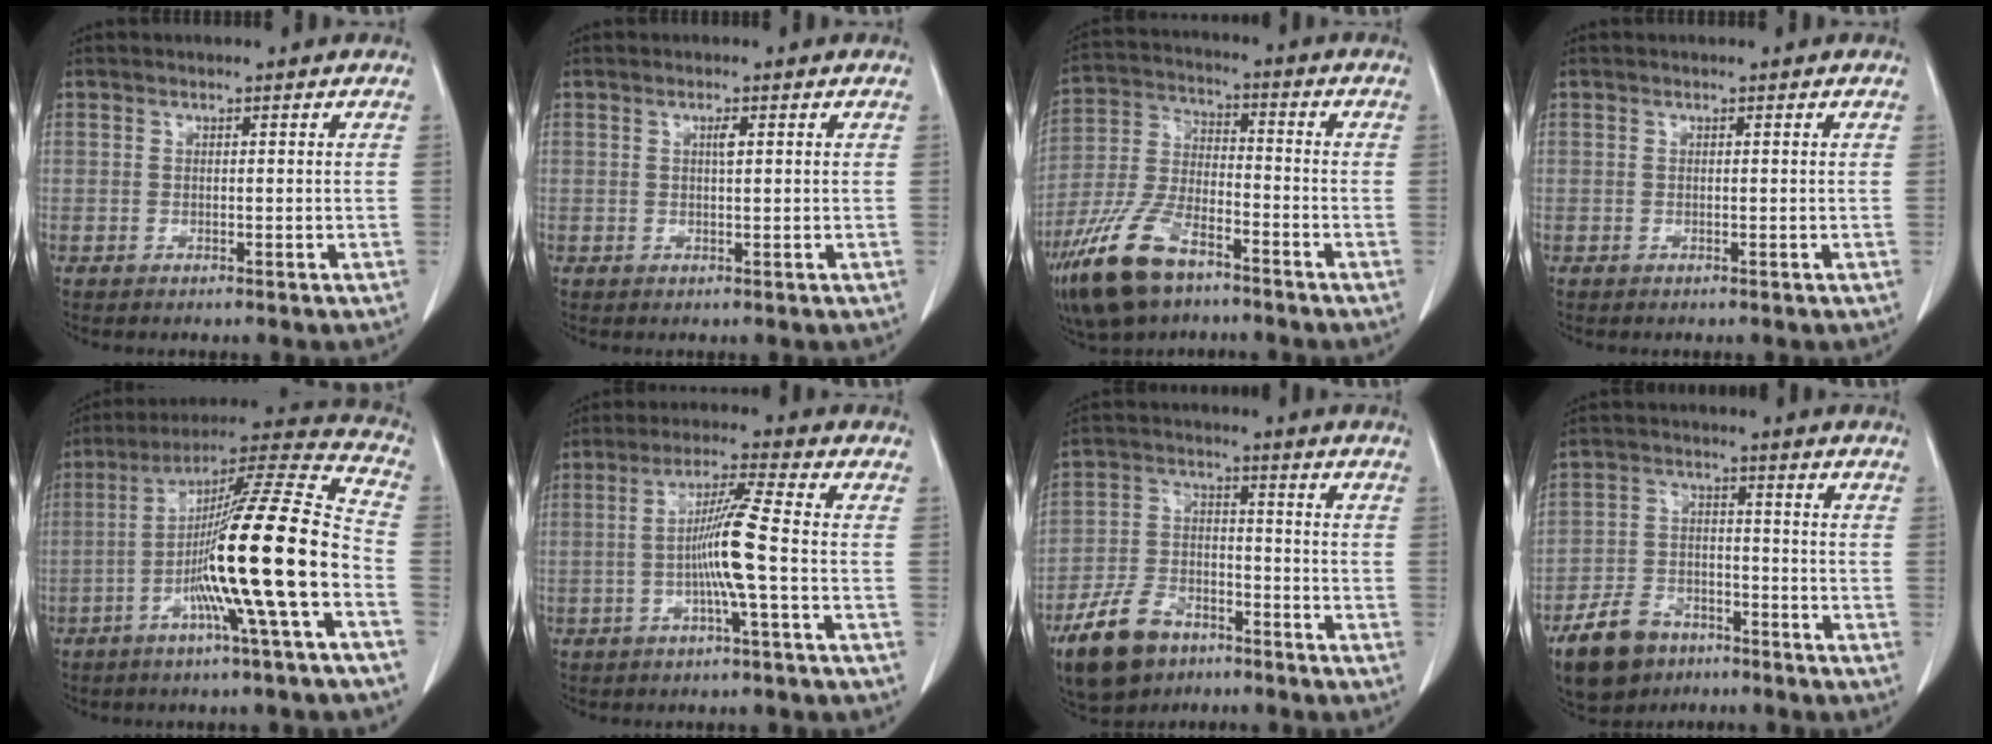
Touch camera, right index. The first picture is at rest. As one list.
[{"total": 1.1, "force": [0.4, 0.1, 1.1], "torque": [-0.022, 0.001, 0.006]}, {"total": 13.4, "force": [-8.6, 5.4, 8.7], "torque": [-0.194, -0.012, -0.166]}, {"total": 0.0}, {"total": 18.9, "force": [-5.5, -1.1, 18.0], "torque": [-0.295, 0.007, -0.104]}, {"total": 9.0, "force": [-1.4, -0.9, 8.9], "torque": [-0.169, 0.005, -0.031]}, {"total": 11.1, "force": [-7.4, 6.1, 5.5], "torque": [-0.124, -0.003, -0.133]}, {"total": 7.7, "force": [-5.3, 5.0, 2.5], "torque": [-0.060, 0.003, -0.087]}]